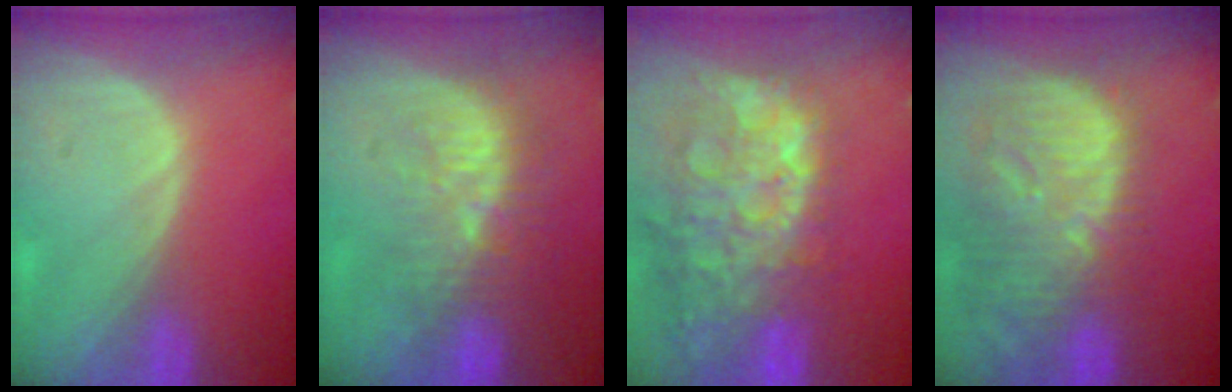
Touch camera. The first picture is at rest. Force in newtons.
{"total": 9.3, "press": 8.8, "slide": 3.0}
{"total": 14.7, "press": 11.9, "slide": 8.5}
{"total": 13.3, "press": 11.6, "slide": 6.5}